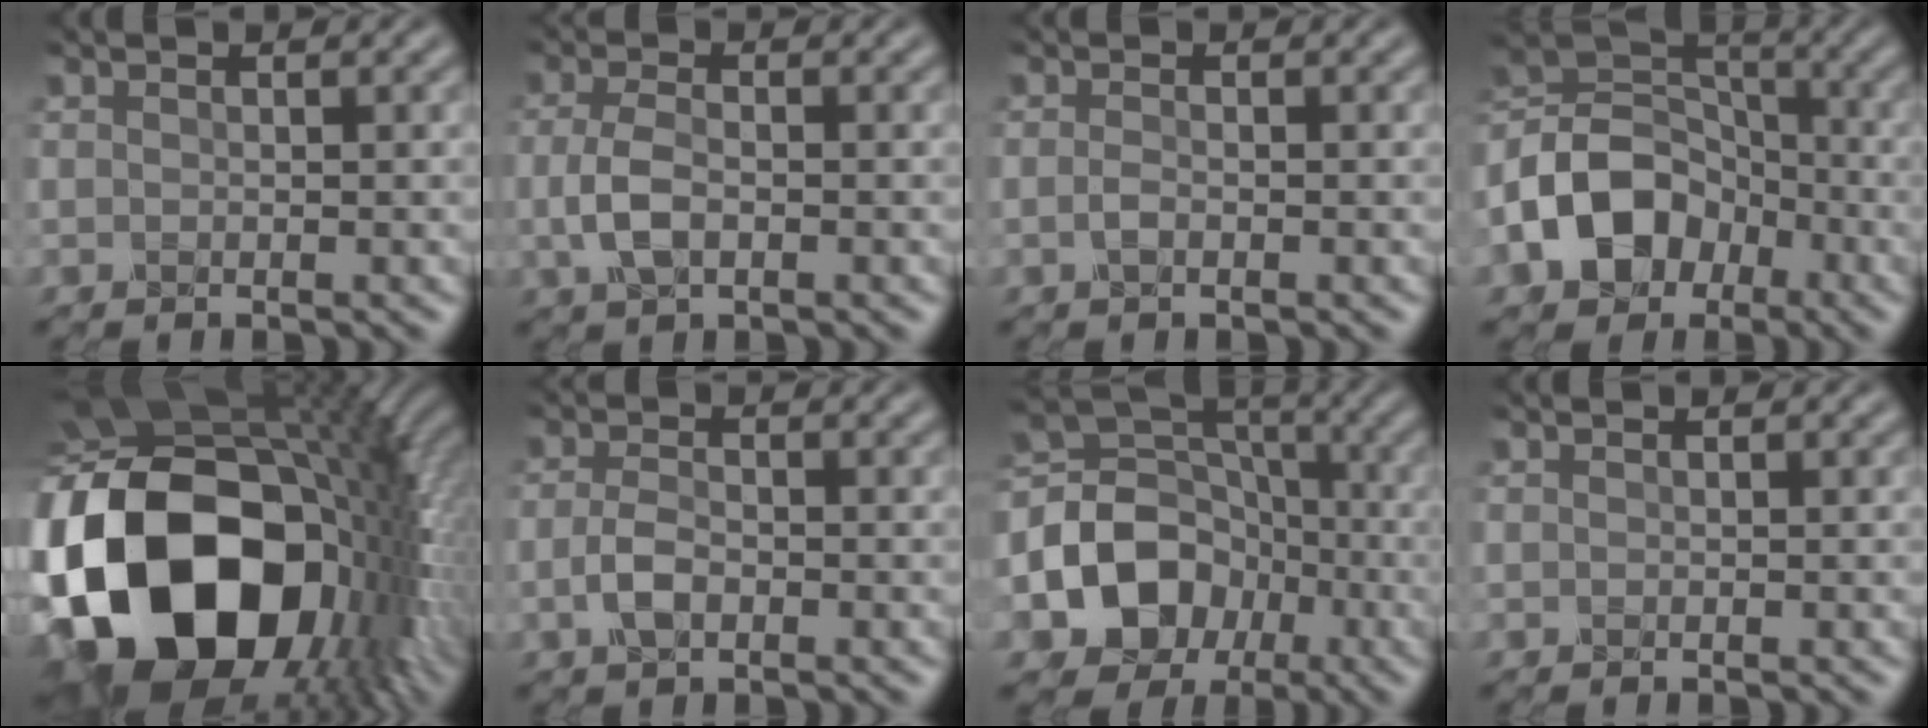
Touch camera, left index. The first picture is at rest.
{"total": 2.8, "force": [-0.6, 1.2, 2.4], "torque": [-0.065, 0.002, -0.011]}
{"total": 0.8, "force": [-0.4, 0.0, 0.6], "torque": [-0.021, 0.004, -0.007]}
{"total": 9.4, "force": [-4.1, 6.8, 5.0], "torque": [-0.117, 0.001, -0.083]}
{"total": 20.4, "force": [-4.2, 14.5, 13.7], "torque": [-0.307, -0.024, -0.061]}
{"total": 2.1, "force": [-0.8, 0.8, 1.7], "torque": [-0.044, 0.003, -0.016]}
{"total": 11.3, "force": [-3.1, 9.4, 5.3], "torque": [-0.118, -0.004, -0.073]}
{"total": 0.0}